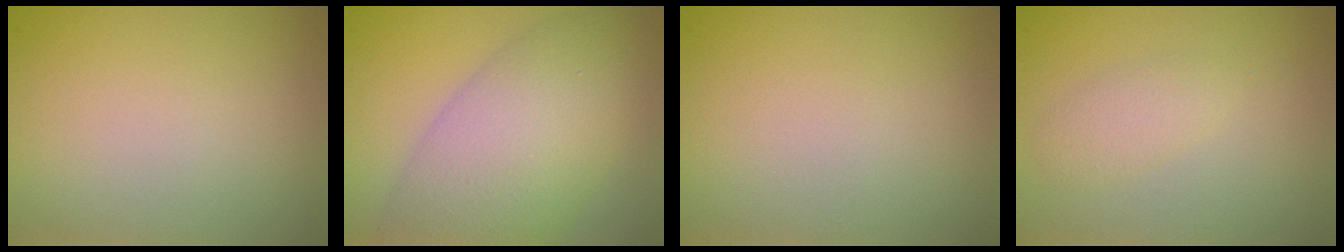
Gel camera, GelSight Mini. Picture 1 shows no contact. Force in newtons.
{"total": 8.8, "press": 8.8, "slide": 0.3}
{"total": 0.0}
{"total": 1.8, "press": 1.8, "slide": 0.2}